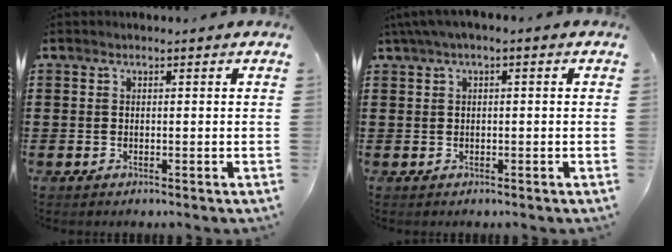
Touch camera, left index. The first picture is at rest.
{"total": 1.6, "force": [-0.4, 0.3, 1.5], "torque": [-0.023, -0.001, -0.008]}